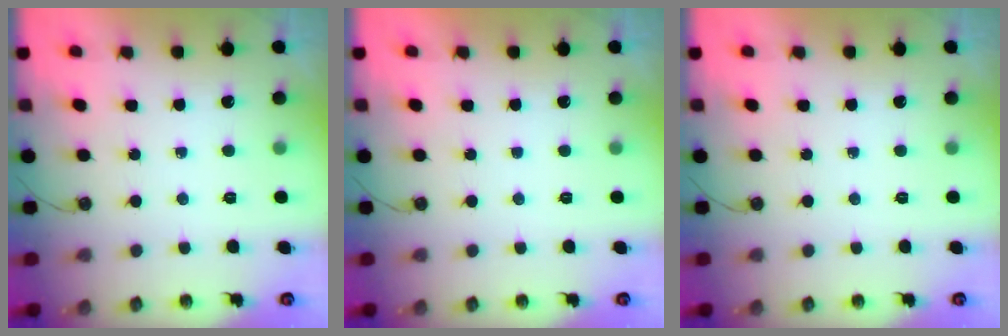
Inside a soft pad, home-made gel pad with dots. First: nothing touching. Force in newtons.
{"total": 0.0}
{"total": 0.0}